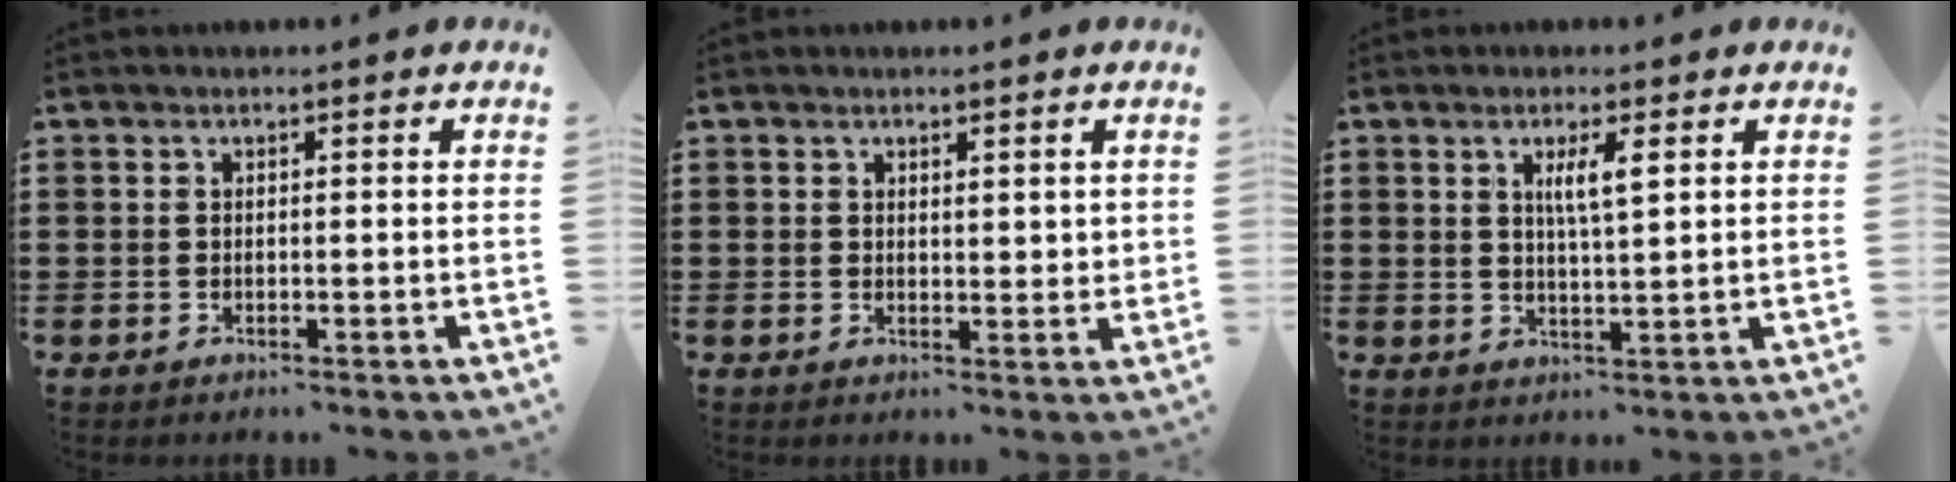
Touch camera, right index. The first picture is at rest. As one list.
[{"total": 1.6, "force": [1.3, 0.8, 0.5], "torque": [-0.004, 0.003, 0.022]}, {"total": 3.7, "force": [1.3, 0.7, 3.4], "torque": [-0.071, 0.005, 0.019]}]